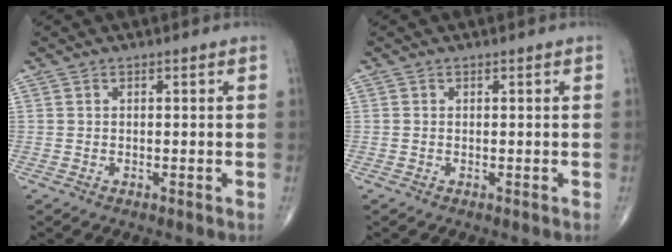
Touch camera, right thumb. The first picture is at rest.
{"total": 0.0}